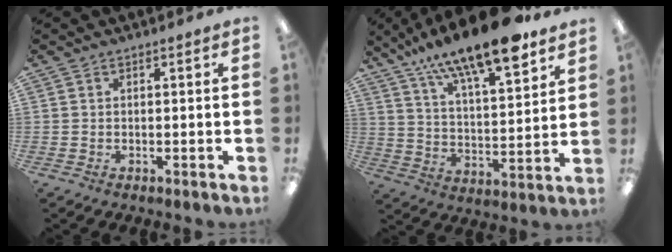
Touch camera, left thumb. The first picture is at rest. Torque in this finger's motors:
{"motor_torque": [0.89, 0.14, 1.76, -1.01, 0.28]}